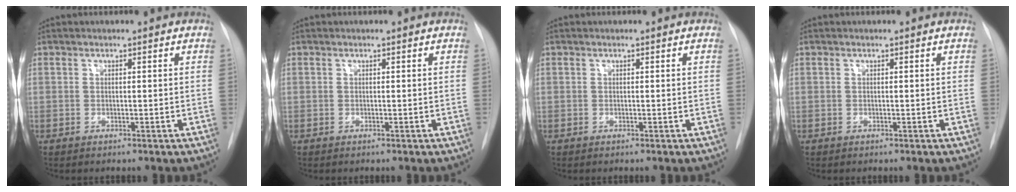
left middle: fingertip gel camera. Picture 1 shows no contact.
{"total": 0.0}
{"total": 0.0}
{"total": 0.0}